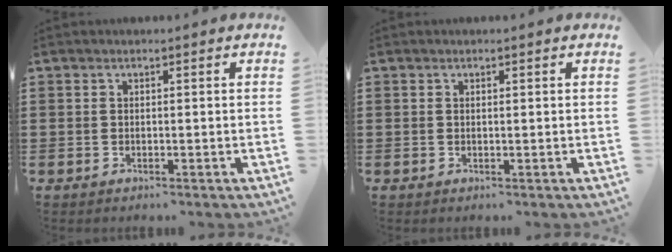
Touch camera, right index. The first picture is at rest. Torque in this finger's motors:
{"motor_torque": [0.14, 0.14, -0.01, 0.00]}